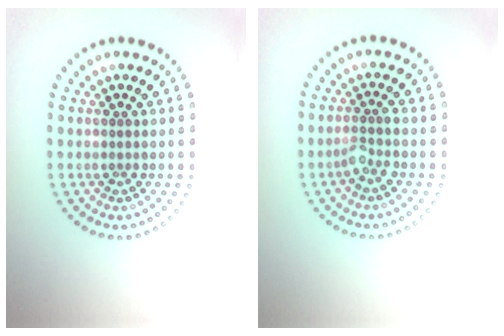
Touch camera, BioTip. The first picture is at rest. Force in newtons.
{"total": 1.6, "press": 1.3, "slide": 0.9}